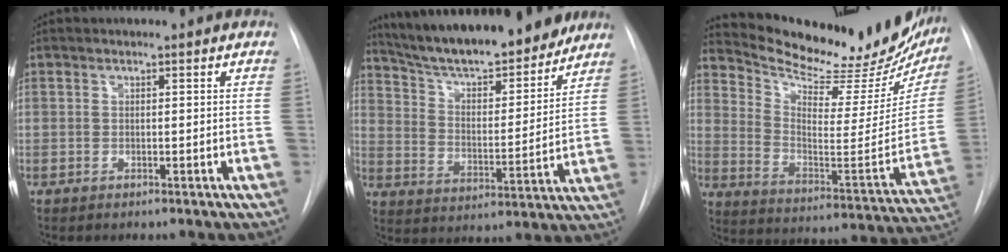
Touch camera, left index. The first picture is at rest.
{"total": 21.0, "force": [18.3, 4.1, 9.6], "torque": [-0.156, 0.001, 0.280]}
{"total": 28.5, "force": [24.8, 7.6, 11.9], "torque": [-0.189, -0.068, 0.331]}